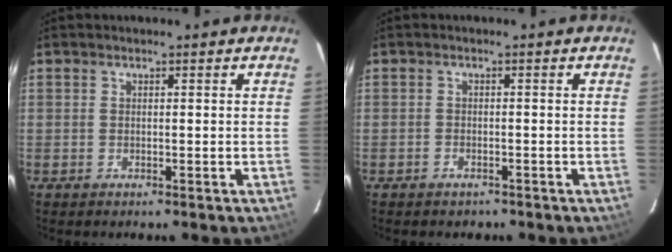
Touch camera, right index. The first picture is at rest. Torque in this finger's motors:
{"motor_torque": [0.28, -0.06, 0.04, 0.01]}